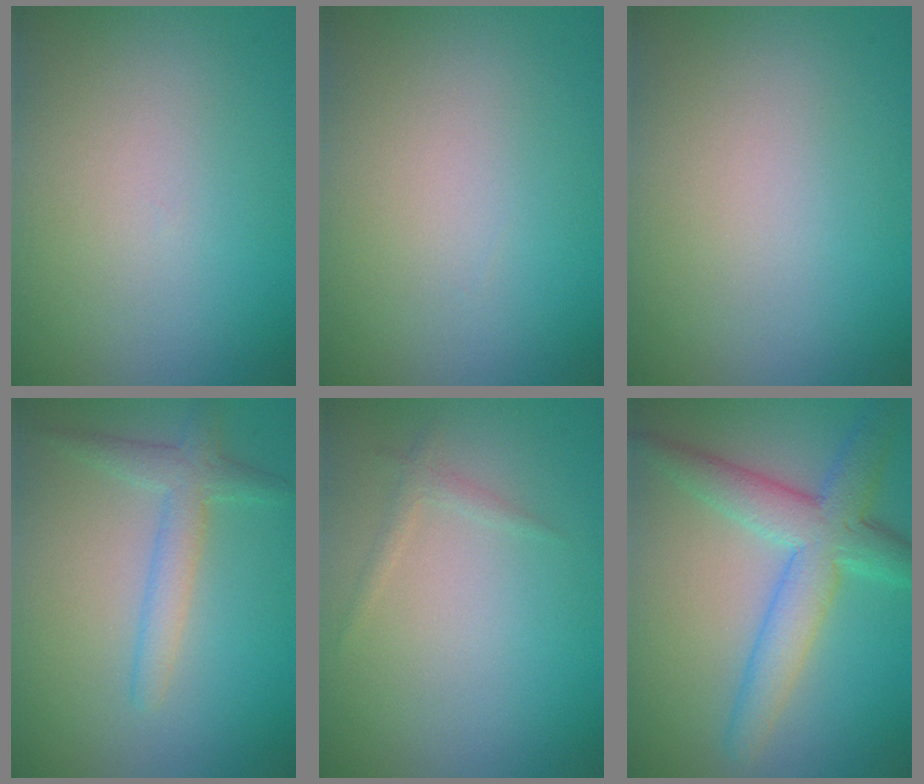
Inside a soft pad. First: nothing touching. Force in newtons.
{"total": 0.0}
{"total": 0.0}
{"total": 2.8, "press": 2.7, "slide": 0.2}
{"total": 0.9, "press": 0.9, "slide": 0.0}
{"total": 5.8, "press": 5.8, "slide": 0.1}